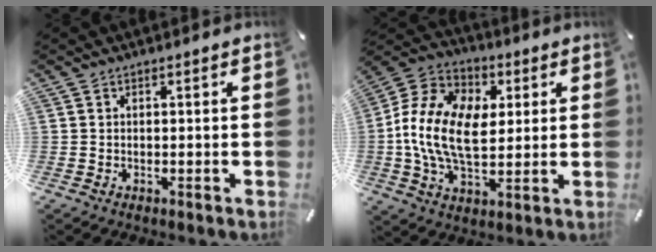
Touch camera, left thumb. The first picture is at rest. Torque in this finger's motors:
{"motor_torque": [0.35, 1.86, 2.16, -0.62, 0.86]}